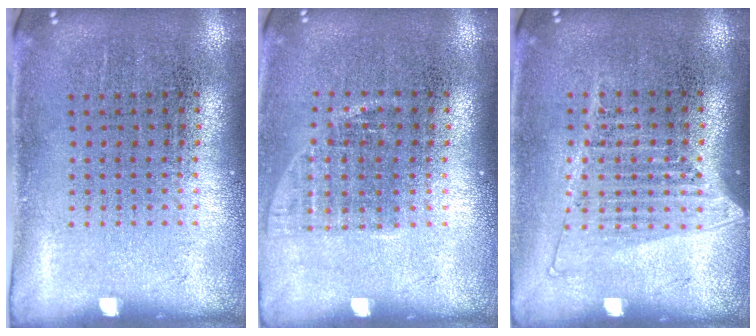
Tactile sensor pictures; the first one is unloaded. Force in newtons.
{"total": 1.0, "press": 0.9, "slide": 0.4}
{"total": 1.3, "press": 1.2, "slide": 0.6}